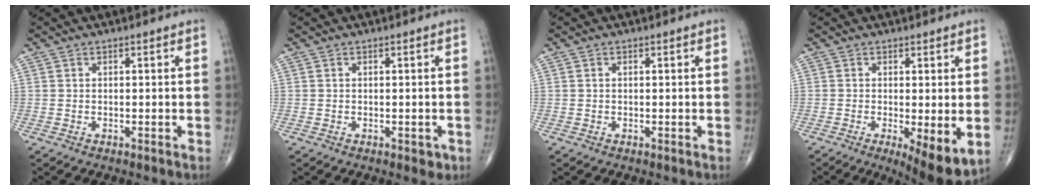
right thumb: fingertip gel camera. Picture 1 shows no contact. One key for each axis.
{"total": 1.4, "fx": -0.4, "fy": 0.8, "fz": 1.0, "tx": -0.007, "ty": -0.001, "tz": -0.003}
{"total": 0.0}
{"total": 8.2, "fx": -1.8, "fy": 2.4, "fz": 7.7, "tx": -0.116, "ty": -0.026, "tz": -0.024}